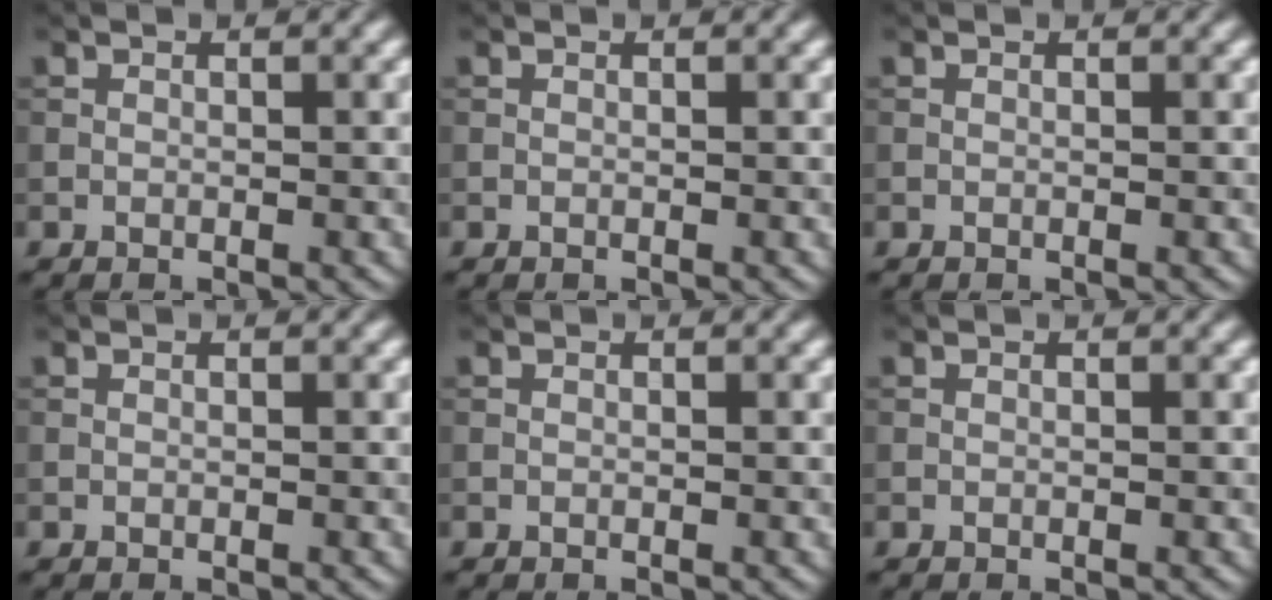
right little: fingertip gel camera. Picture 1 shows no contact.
{"total": 0.0}
{"total": 0.0}
{"total": 0.0}
{"total": 0.0}
{"total": 0.0}